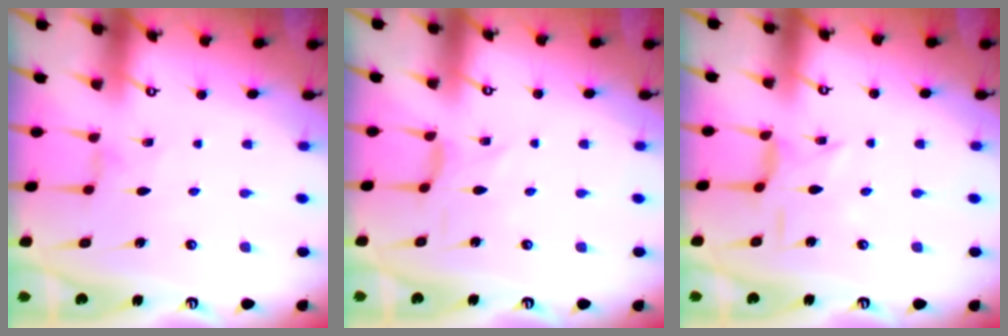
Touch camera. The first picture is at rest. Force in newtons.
{"total": 0.0}
{"total": 2.9, "press": 2.8, "slide": 0.5}